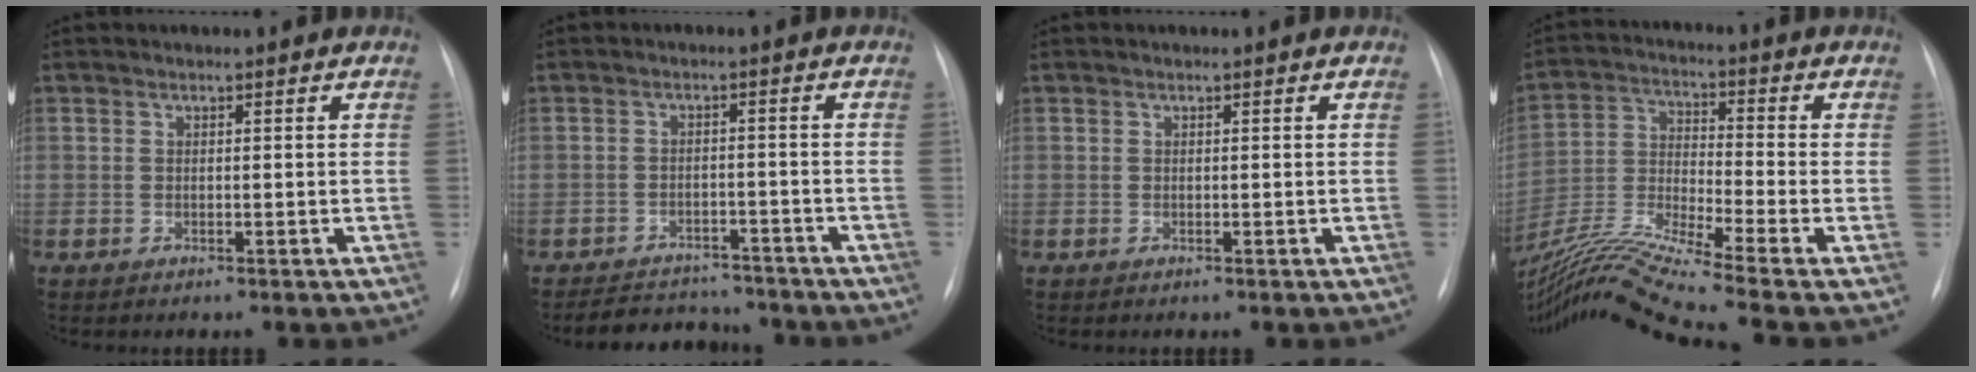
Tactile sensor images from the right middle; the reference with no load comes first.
{"total": 8.4, "force": [-7.7, 2.8, 1.4], "torque": [-0.015, 0.008, -0.104]}
{"total": 0.0}
{"total": 16.0, "force": [-13.3, -2.4, 8.5], "torque": [-0.179, -0.017, -0.245]}